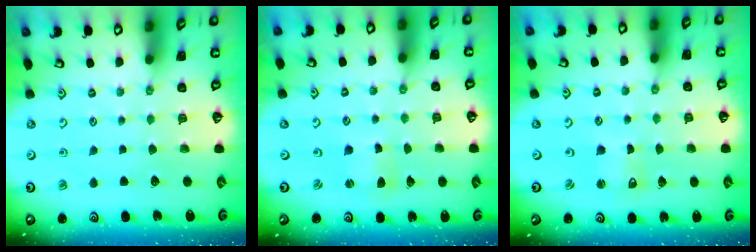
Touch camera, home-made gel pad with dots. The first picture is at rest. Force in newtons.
{"total": 1.8, "press": 1.8, "slide": 0.2}
{"total": 1.9, "press": 1.9, "slide": 0.3}